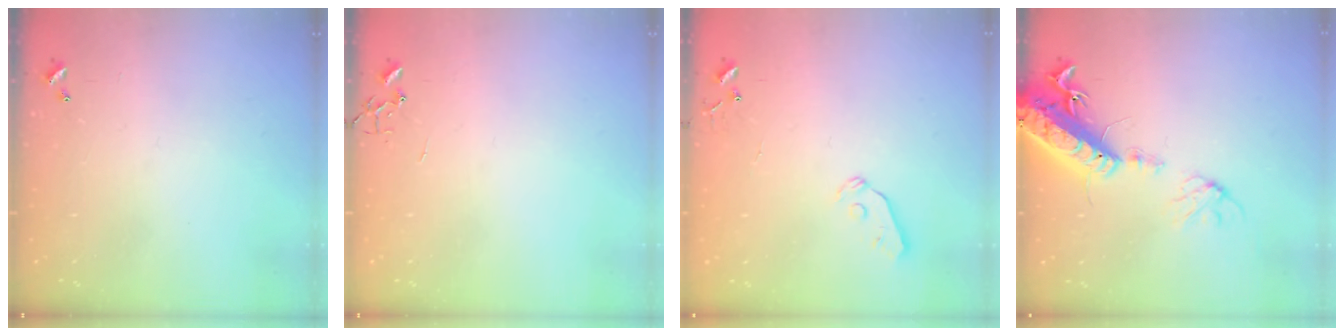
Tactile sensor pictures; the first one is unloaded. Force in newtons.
{"total": 0.0}
{"total": 5.9, "press": 5.8, "slide": 0.7}
{"total": 17.9, "press": 17.4, "slide": 3.9}